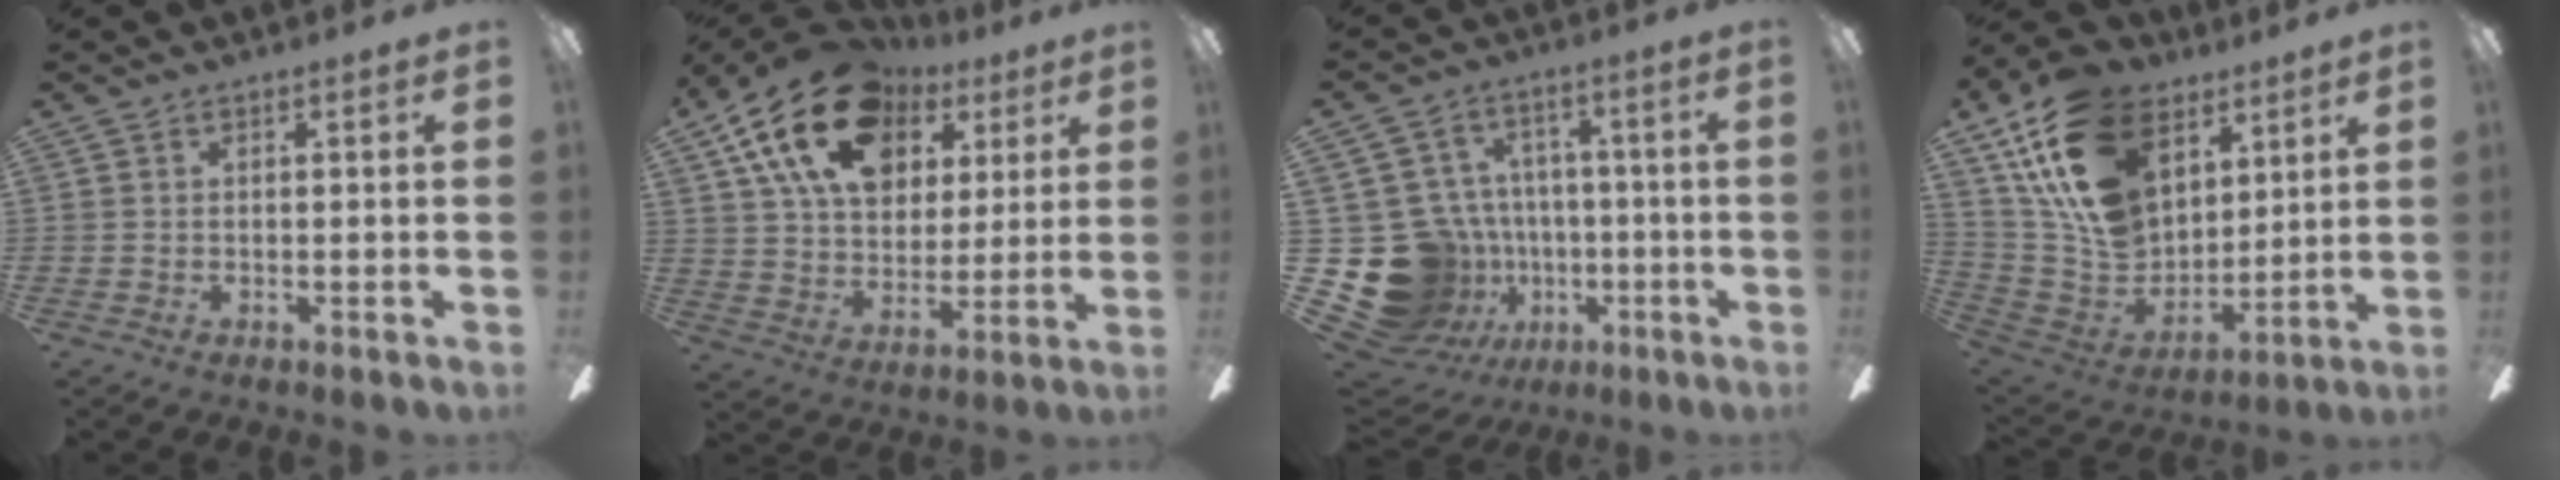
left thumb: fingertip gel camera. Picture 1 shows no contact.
{"total": 22.1, "force": [11.6, 14.2, 12.3], "torque": [-0.215, -0.036, 0.209]}
{"total": 19.5, "force": [-4.4, 17.5, 7.4], "torque": [-0.164, 0.020, -0.029]}
{"total": 22.8, "force": [11.8, 15.2, 12.3], "torque": [-0.250, -0.047, 0.220]}